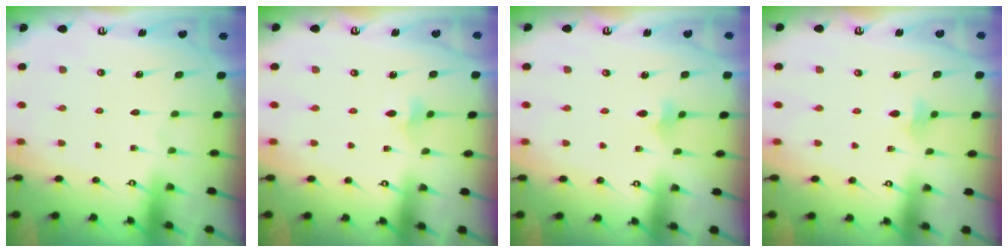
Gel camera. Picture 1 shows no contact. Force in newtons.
{"total": 2.8, "press": 2.8, "slide": 0.6}
{"total": 2.4, "press": 2.3, "slide": 0.5}
{"total": 4.5, "press": 4.4, "slide": 0.9}